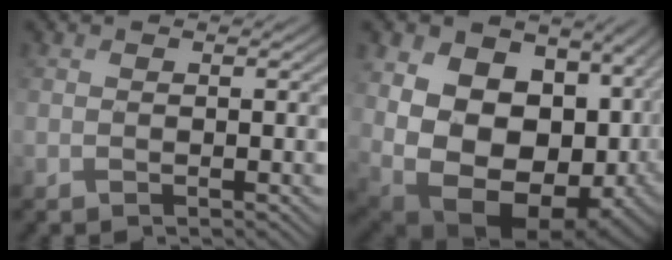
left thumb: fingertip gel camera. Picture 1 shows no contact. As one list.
[{"total": 21.7, "force": [0.7, 15.0, 15.7], "torque": [-0.298, -0.042, 0.066]}]